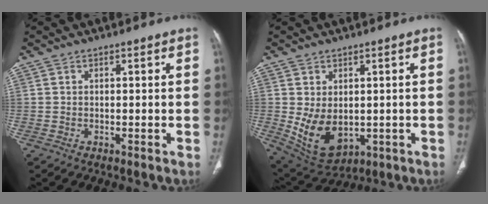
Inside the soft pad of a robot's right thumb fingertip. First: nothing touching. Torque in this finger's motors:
{"motor_torque": [0.31, 0.28, 0.59, -0.40, 0.11]}